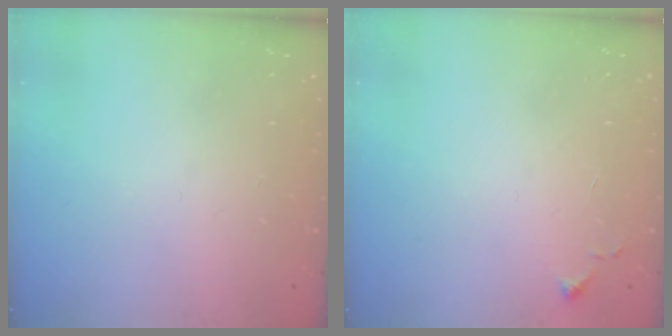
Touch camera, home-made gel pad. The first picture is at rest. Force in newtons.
{"total": 3.2, "press": 3.2, "slide": 0.6}